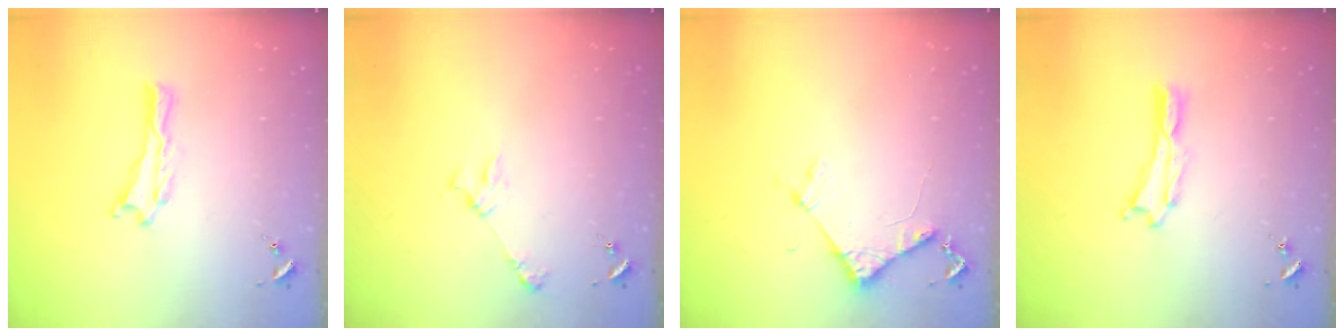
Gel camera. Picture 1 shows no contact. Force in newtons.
{"total": 2.4, "press": 2.4, "slide": 0.3}
{"total": 3.1, "press": 3.1, "slide": 0.2}
{"total": 0.0}